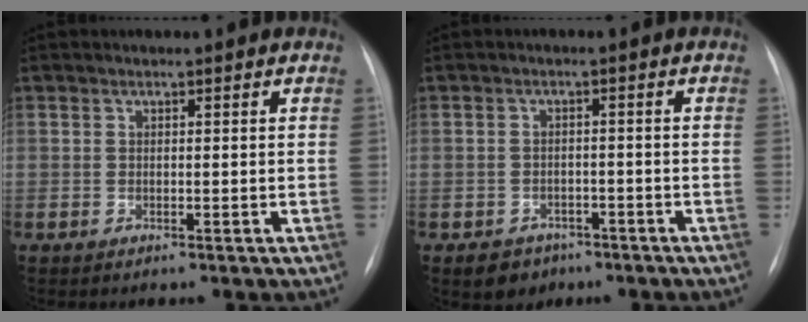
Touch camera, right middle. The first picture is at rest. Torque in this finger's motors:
{"motor_torque": [0.58, -0.52, 0.02, 0.00]}